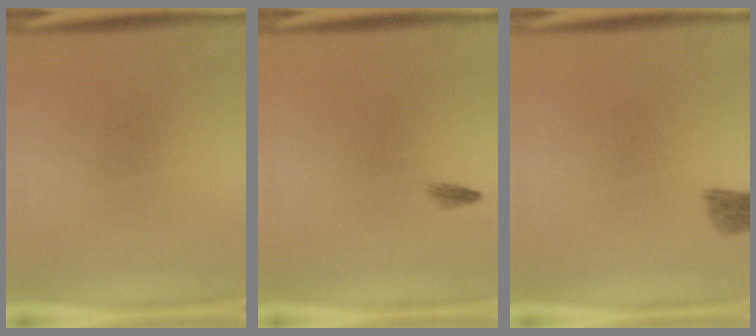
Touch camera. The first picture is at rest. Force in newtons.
{"total": 0.7}
{"total": 1.9}